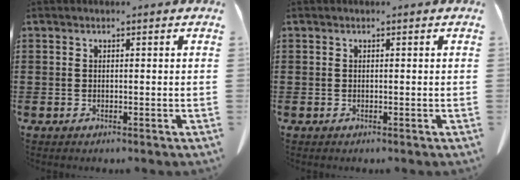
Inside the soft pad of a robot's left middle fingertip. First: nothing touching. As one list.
[{"total": 0.0}]